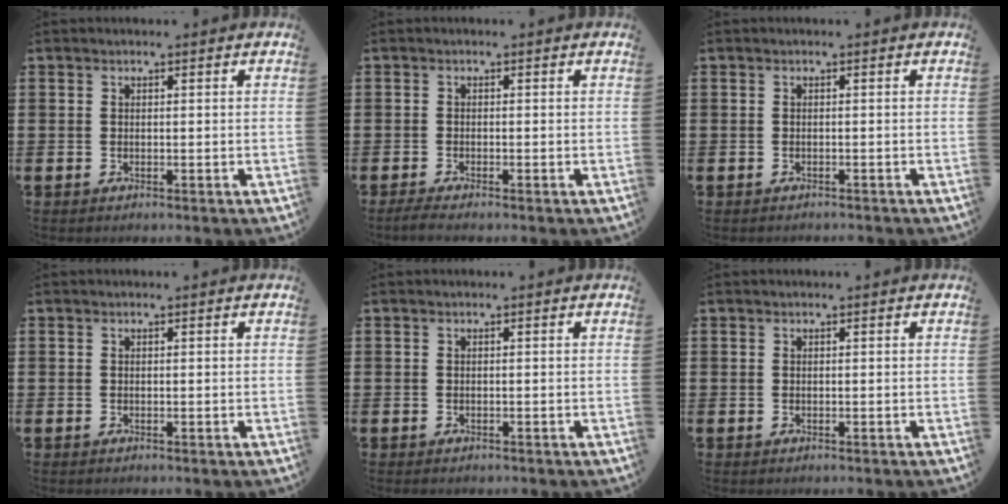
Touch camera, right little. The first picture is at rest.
{"total": 1.2, "force": [-0.9, 0.1, 0.8], "torque": [-0.014, -0.002, -0.016]}
{"total": 0.0}
{"total": 0.0}
{"total": 0.0}
{"total": 0.0}